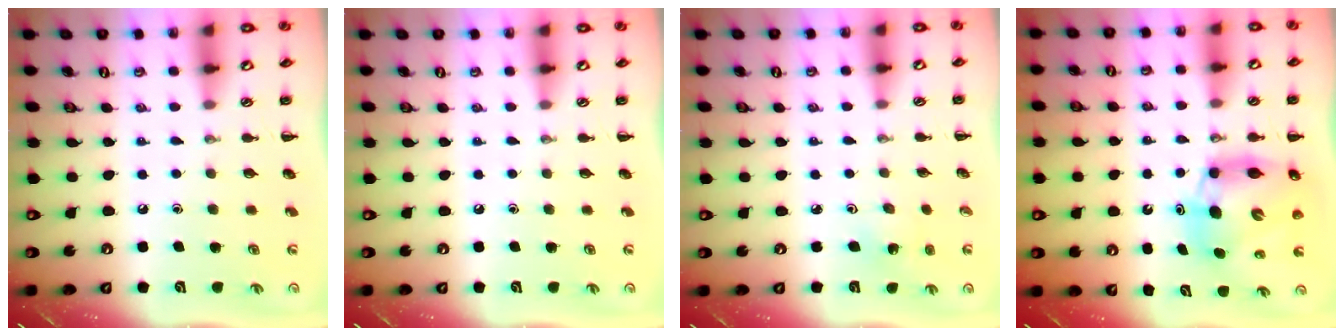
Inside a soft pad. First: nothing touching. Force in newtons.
{"total": 0.0}
{"total": 3.0, "press": 2.9, "slide": 0.9}
{"total": 11.0, "press": 10.5, "slide": 3.2}